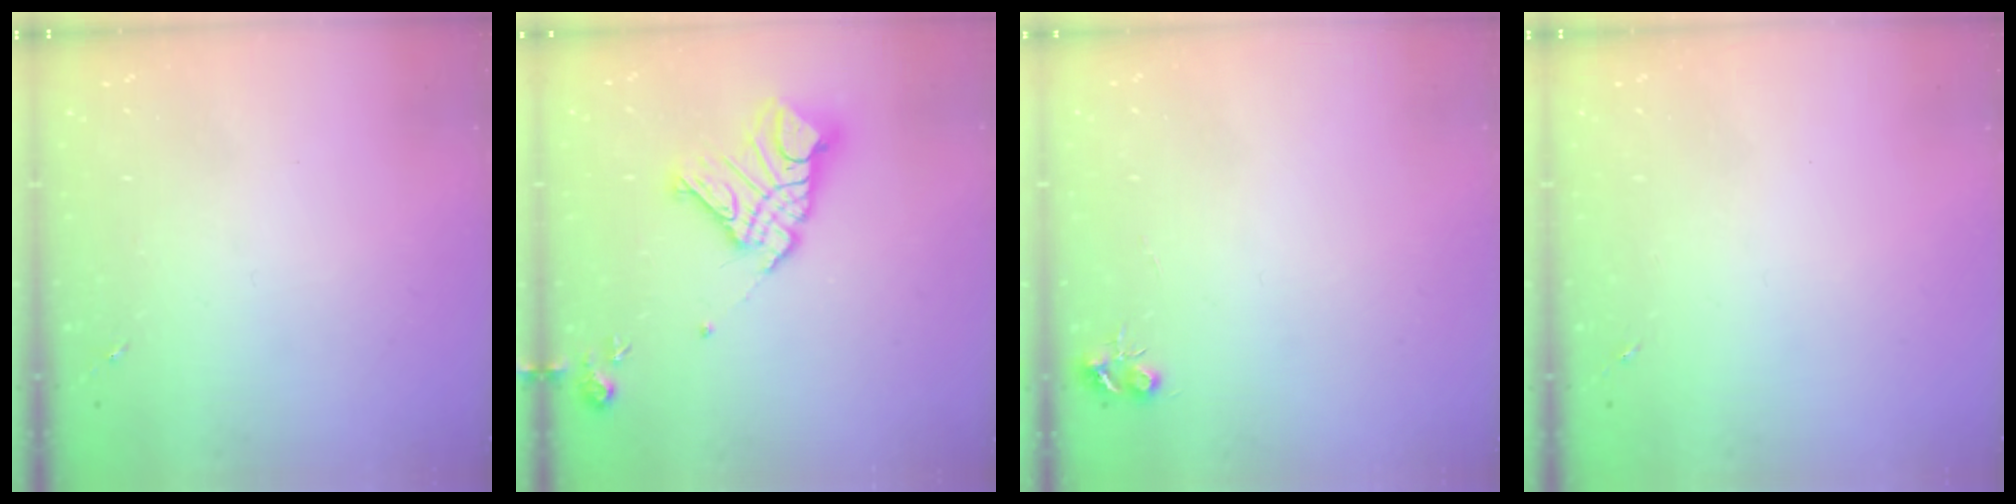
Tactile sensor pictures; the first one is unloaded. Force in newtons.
{"total": 15.8, "press": 15.7, "slide": 1.9}
{"total": 5.3, "press": 5.3, "slide": 0.7}
{"total": 0.0}